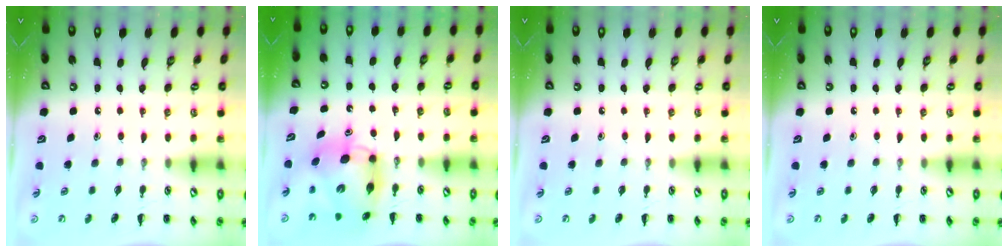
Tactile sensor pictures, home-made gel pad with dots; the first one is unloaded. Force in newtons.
{"total": 9.7, "press": 9.2, "slide": 2.9}
{"total": 0.0}
{"total": 0.0}